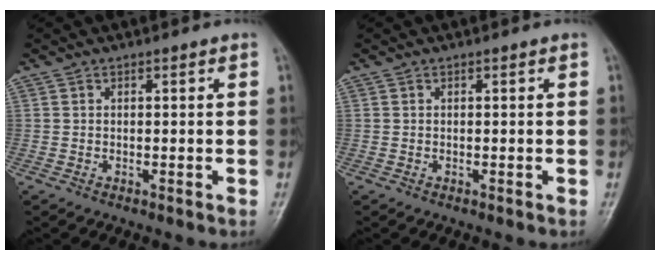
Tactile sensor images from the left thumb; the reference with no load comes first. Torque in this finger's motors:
{"motor_torque": [-0.19, 0.19, -0.06, 0.06, 0.00]}